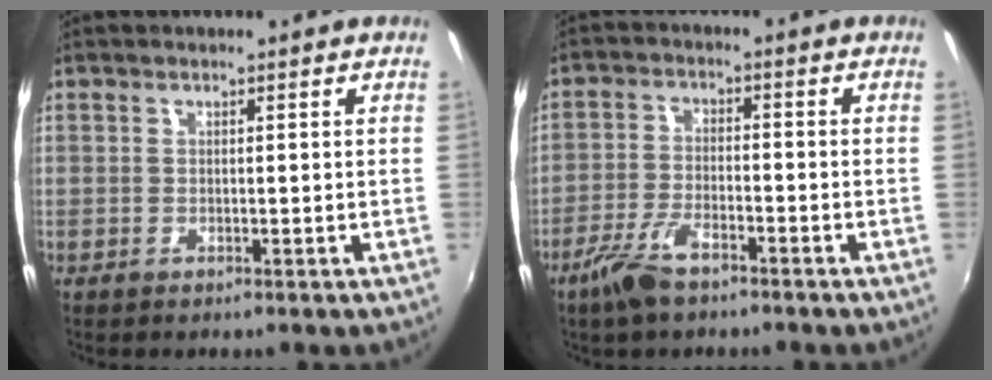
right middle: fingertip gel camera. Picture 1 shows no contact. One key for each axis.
{"total": 7.2, "fx": -5.1, "fy": 2.4, "fz": 4.5, "tx": -0.108, "ty": -0.008, "tz": -0.098}